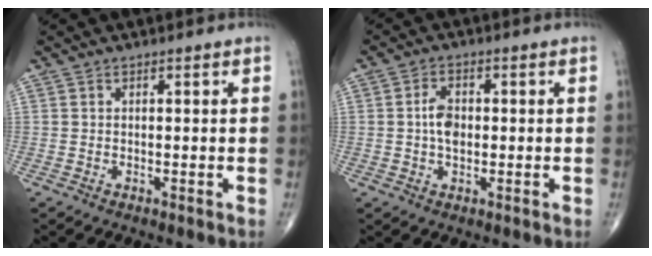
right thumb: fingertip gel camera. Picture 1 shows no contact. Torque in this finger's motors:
{"motor_torque": [1.09, 0.44, 0.62, -0.33, 0.03]}